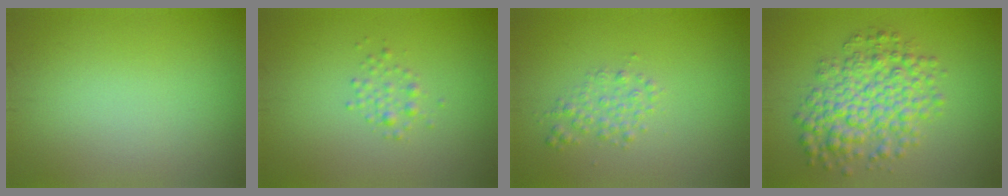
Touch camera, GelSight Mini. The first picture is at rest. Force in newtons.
{"total": 1.2, "press": 1.2, "slide": 0.1}
{"total": 1.7, "press": 1.7, "slide": 0.0}
{"total": 6.3, "press": 6.3, "slide": 0.1}